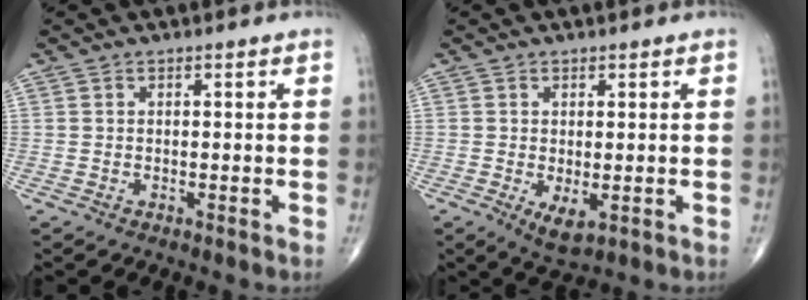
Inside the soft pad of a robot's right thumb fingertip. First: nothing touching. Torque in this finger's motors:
{"motor_torque": [0.15, 0.50, 0.26, 0.26, 0.04]}